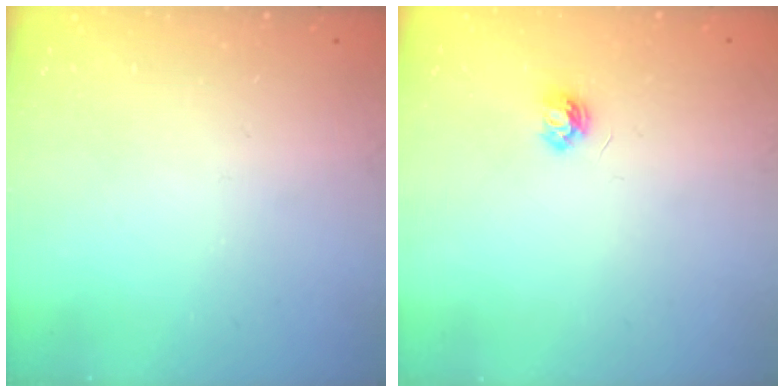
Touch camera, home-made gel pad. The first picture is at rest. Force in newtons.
{"total": 3.9, "press": 3.8, "slide": 0.5}